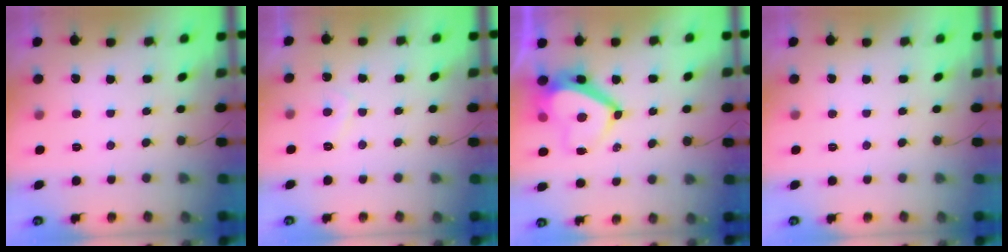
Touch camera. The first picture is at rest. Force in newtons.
{"total": 2.4, "press": 2.4, "slide": 0.6}
{"total": 10.0, "press": 9.9, "slide": 1.4}
{"total": 0.0}